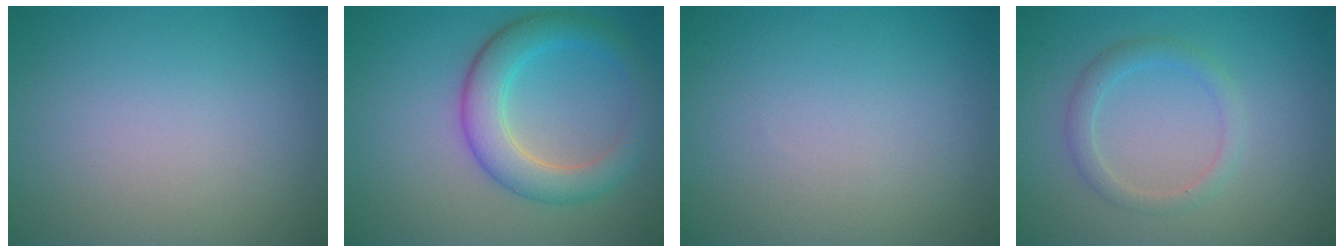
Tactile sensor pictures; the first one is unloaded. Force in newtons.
{"total": 4.9, "press": 4.9, "slide": 0.3}
{"total": 0.0}
{"total": 1.9, "press": 1.9, "slide": 0.0}